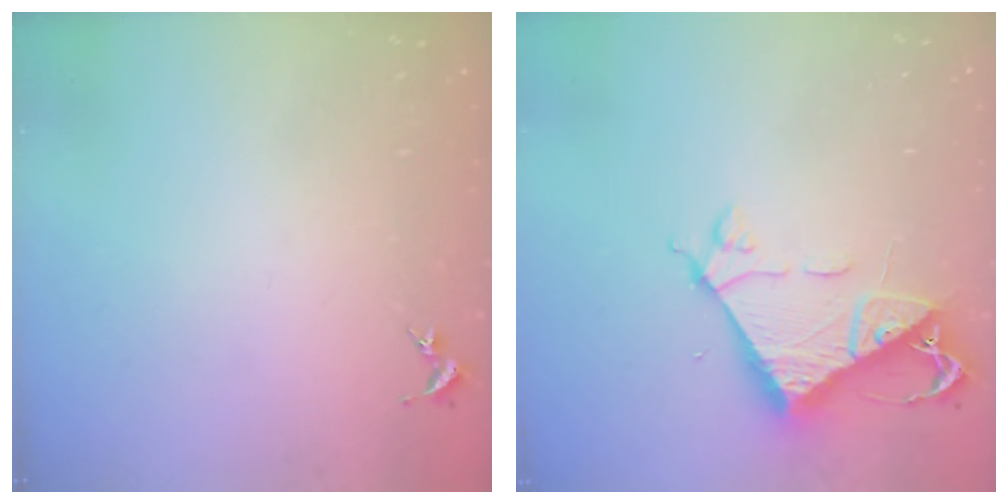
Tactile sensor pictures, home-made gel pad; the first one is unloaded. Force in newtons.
{"total": 7.5, "press": 7.5, "slide": 0.1}